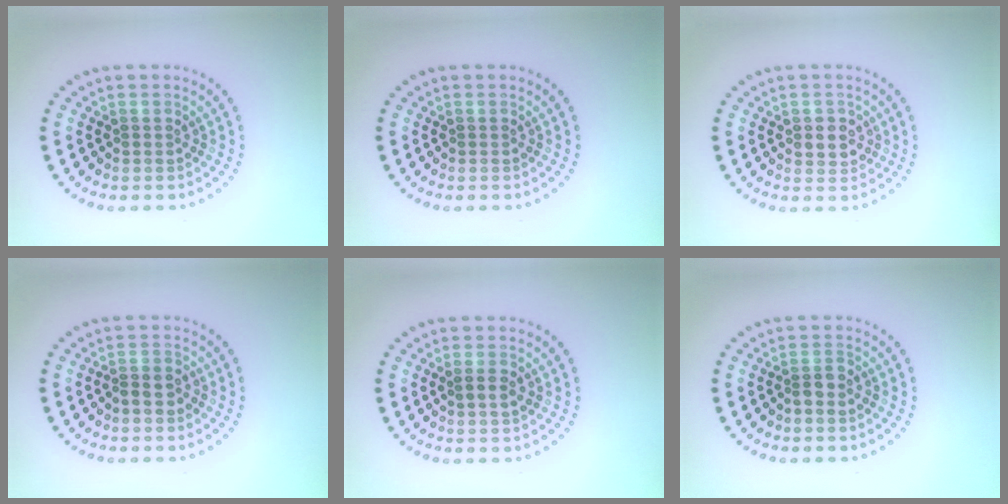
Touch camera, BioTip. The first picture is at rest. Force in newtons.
{"total": 0.0}
{"total": 2.1, "press": 2.0, "slide": 0.6}
{"total": 1.5, "press": 1.4, "slide": 0.6}
{"total": 1.3, "press": 1.2, "slide": 0.5}
{"total": 1.5, "press": 1.2, "slide": 0.8}